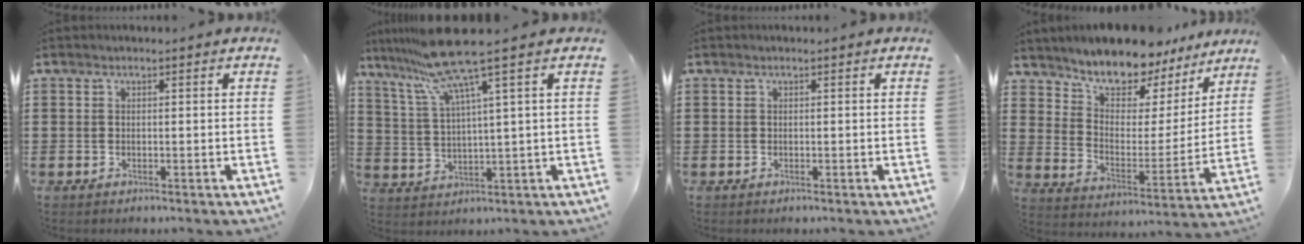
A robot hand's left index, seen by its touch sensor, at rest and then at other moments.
{"total": 10.6, "force": [7.0, -0.6, 8.0], "torque": [-0.192, -0.032, 0.114]}
{"total": 0.0}
{"total": 8.7, "force": [8.2, 2.6, 1.3], "torque": [-0.066, -0.064, 0.148]}